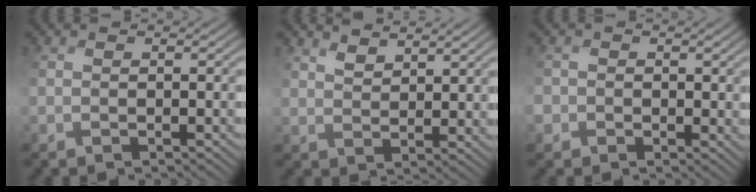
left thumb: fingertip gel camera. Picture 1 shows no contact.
{"total": 2.8, "force": [2.7, -0.3, 0.5], "torque": [-0.012, 0.005, 0.055]}
{"total": 2.1, "force": [-0.5, 2.1, -0.2], "torque": [-0.006, 0.005, -0.025]}